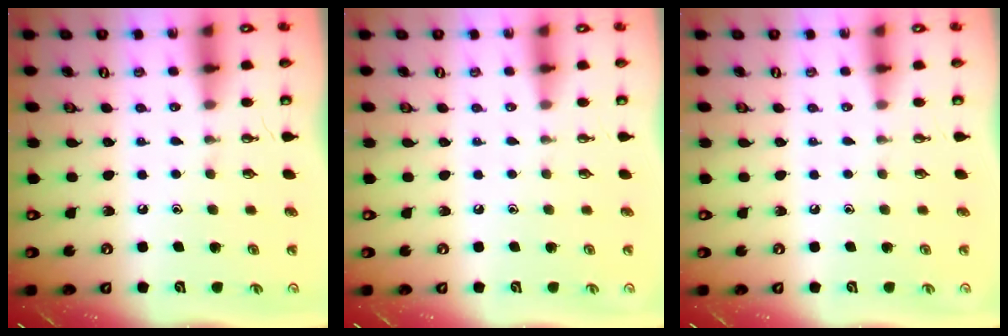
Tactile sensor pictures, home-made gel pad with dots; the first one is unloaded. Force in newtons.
{"total": 0.0}
{"total": 0.0}